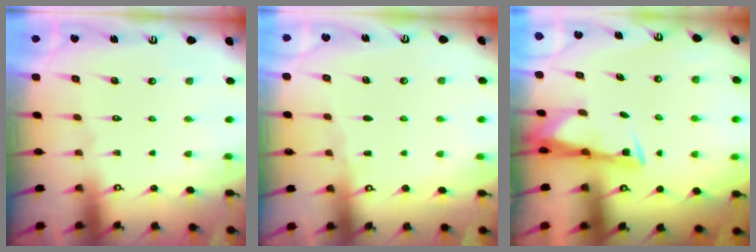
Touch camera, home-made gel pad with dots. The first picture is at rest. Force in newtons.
{"total": 2.5, "press": 2.5, "slide": 0.4}
{"total": 3.2, "press": 3.1, "slide": 0.9}